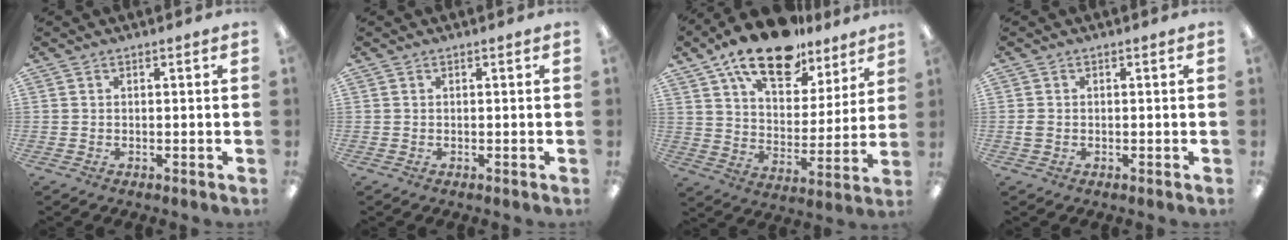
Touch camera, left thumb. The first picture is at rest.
{"total": 0.0}
{"total": 19.7, "force": [14.1, 8.9, 10.5], "torque": [-0.183, -0.075, 0.245]}
{"total": 1.6, "force": [-0.1, 1.2, 0.9], "torque": [-0.017, 0.004, -0.001]}